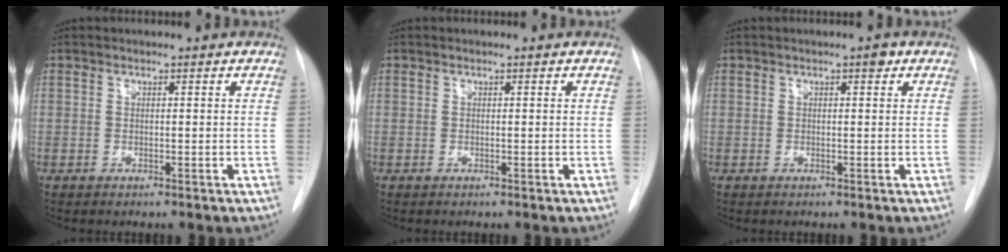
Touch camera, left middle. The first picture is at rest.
{"total": 0.0}
{"total": 1.0, "force": [0.5, 0.3, 0.7], "torque": [-0.012, 0.001, 0.005]}